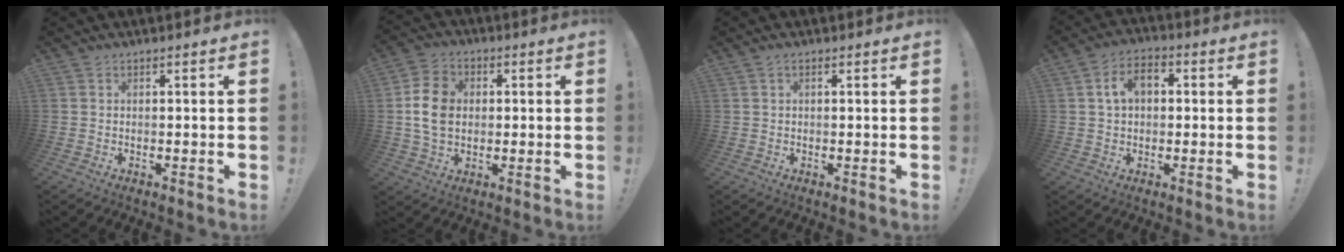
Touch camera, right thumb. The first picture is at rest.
{"total": 11.2, "force": [0.4, 8.6, 7.1], "torque": [-0.123, 0.012, 0.010]}
{"total": 0.9, "force": [0.4, 0.3, 0.7], "torque": [-0.014, 0.001, 0.006]}
{"total": 7.7, "force": [1.6, 5.3, 5.3], "torque": [-0.085, 0.012, 0.028]}